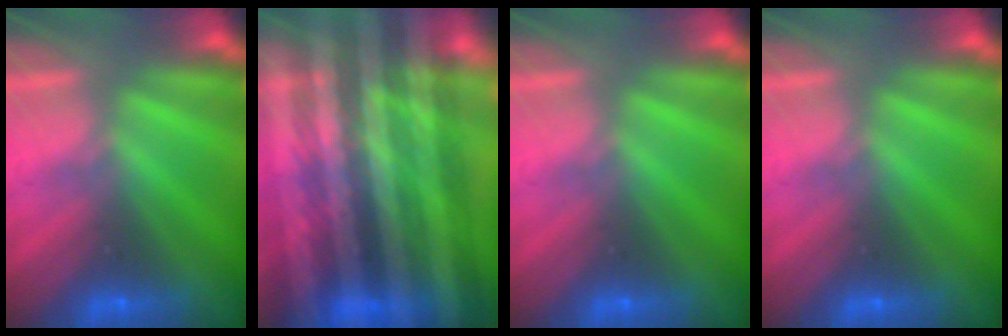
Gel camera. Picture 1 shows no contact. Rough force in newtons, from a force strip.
{"total": 8.3}
{"total": 0.0}
{"total": 0.0}